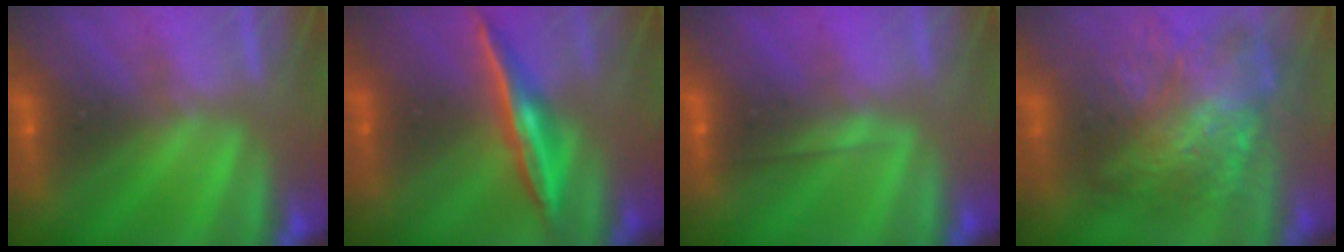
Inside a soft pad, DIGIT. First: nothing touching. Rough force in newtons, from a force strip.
{"total": 1.6}
{"total": 1.9}
{"total": 9.3}